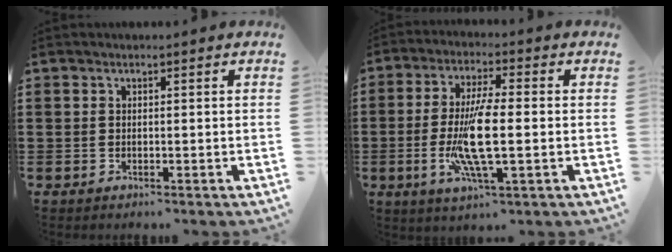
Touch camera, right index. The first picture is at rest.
{"total": 10.0, "force": [-1.6, 2.0, 9.7], "torque": [-0.196, -0.016, -0.031]}